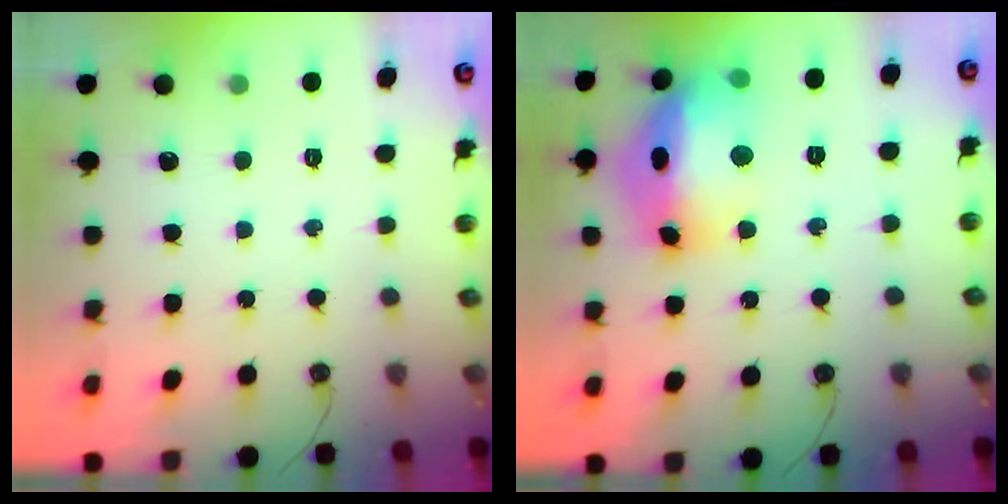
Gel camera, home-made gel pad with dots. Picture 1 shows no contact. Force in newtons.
{"total": 18.8, "press": 18.7, "slide": 1.9}